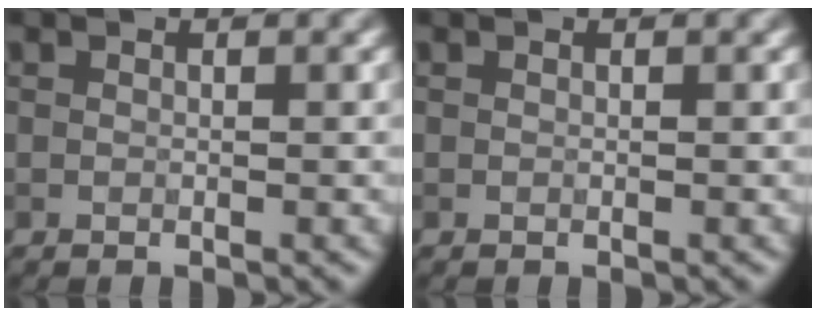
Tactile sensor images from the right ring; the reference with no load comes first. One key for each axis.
{"total": 0.0}